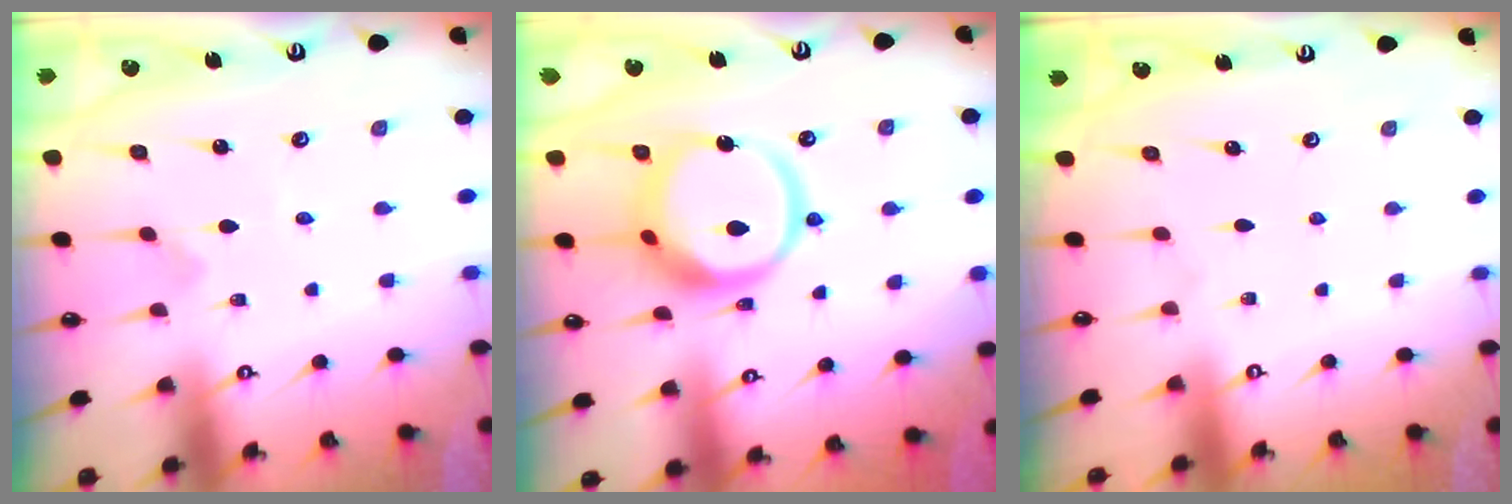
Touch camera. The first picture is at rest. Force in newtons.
{"total": 14.0, "press": 13.9, "slide": 1.3}
{"total": 0.0}